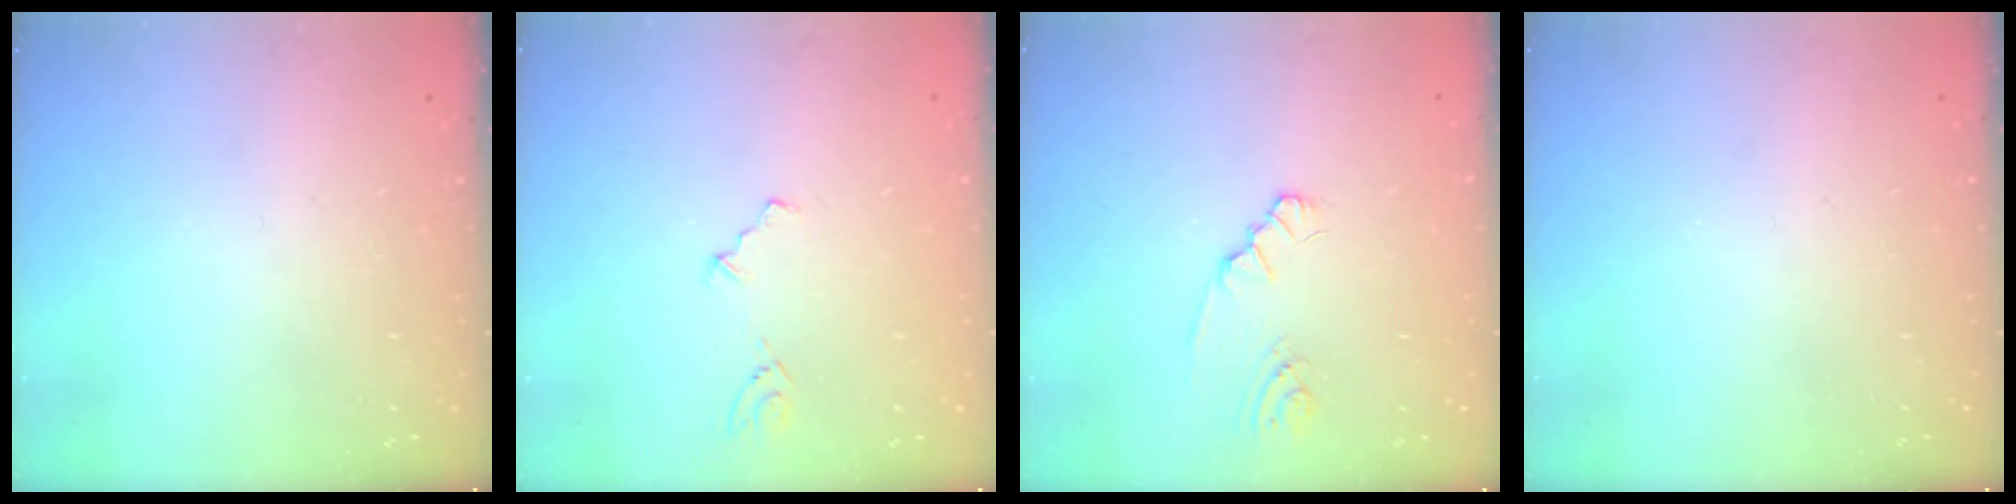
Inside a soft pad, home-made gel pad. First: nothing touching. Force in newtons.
{"total": 2.5, "press": 2.2, "slide": 1.2}
{"total": 1.8, "press": 1.8, "slide": 0.2}
{"total": 0.0}